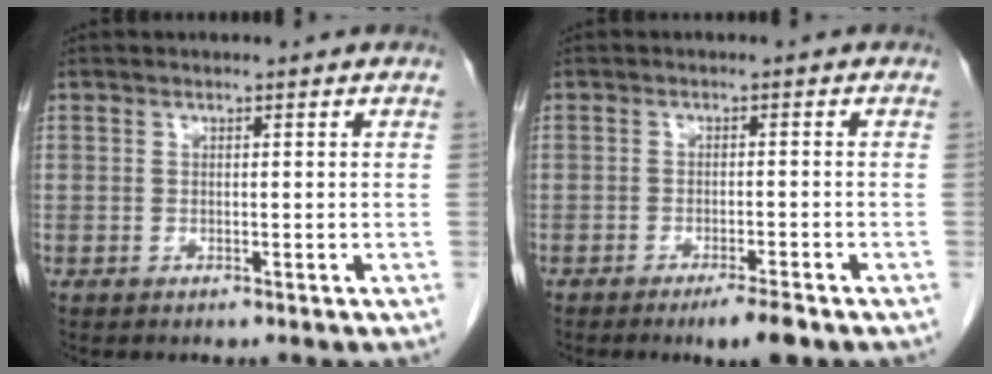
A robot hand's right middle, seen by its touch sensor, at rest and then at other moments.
{"total": 4.0, "force": [-2.8, 0.1, 2.9], "torque": [-0.046, -0.010, -0.042]}